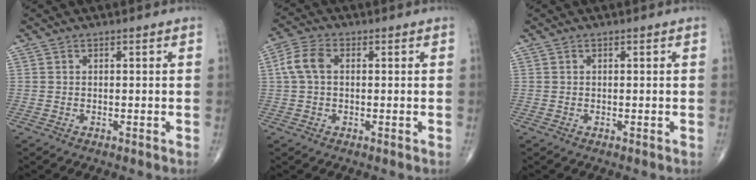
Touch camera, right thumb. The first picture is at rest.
{"total": 5.6, "force": [0.8, 3.4, 4.3], "torque": [-0.099, 0.018, 0.011]}
{"total": 0.0}